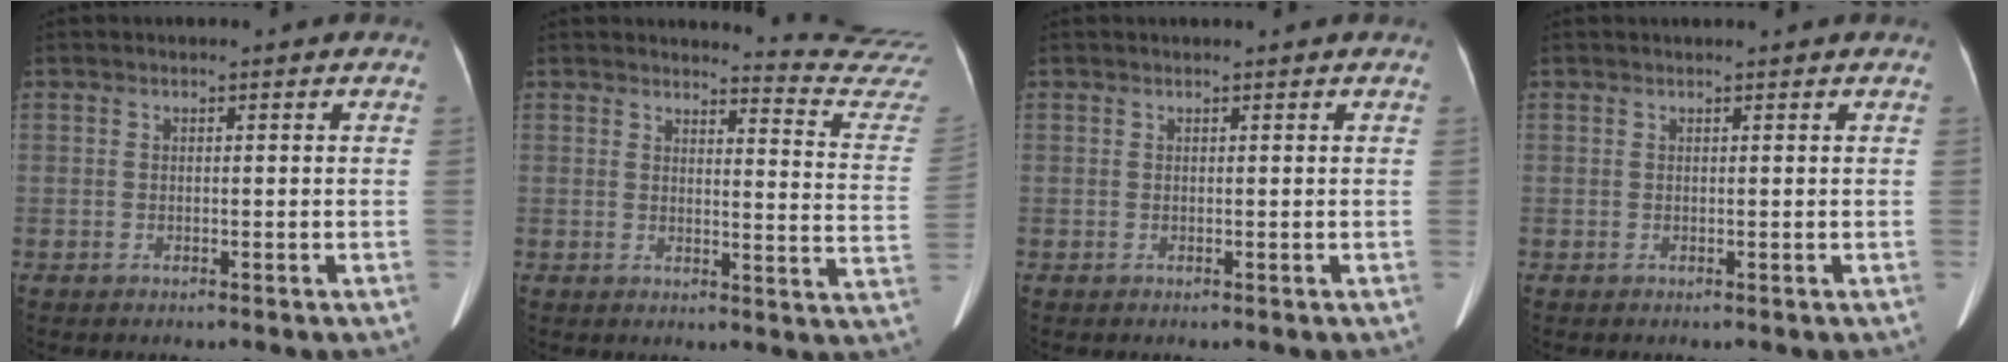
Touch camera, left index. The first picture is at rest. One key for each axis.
{"total": 13.4, "fx": 13.3, "fy": -1.7, "fz": -0.4, "tx": 0.009, "ty": -0.148, "tz": 0.123}
{"total": 0.8, "fx": 0.8, "fy": -0.1, "fz": 0.3, "tx": -0.005, "ty": 0.005, "tz": 0.017}
{"total": 1.4, "fx": 1.3, "fy": -0.3, "fz": 0.5, "tx": -0.010, "ty": 0.013, "tz": 0.022}